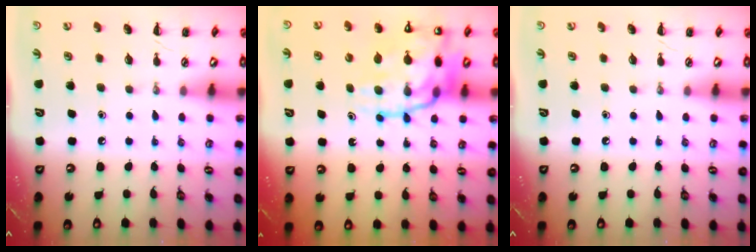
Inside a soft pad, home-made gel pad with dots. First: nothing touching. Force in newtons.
{"total": 21.6, "press": 21.2, "slide": 3.9}
{"total": 0.0}